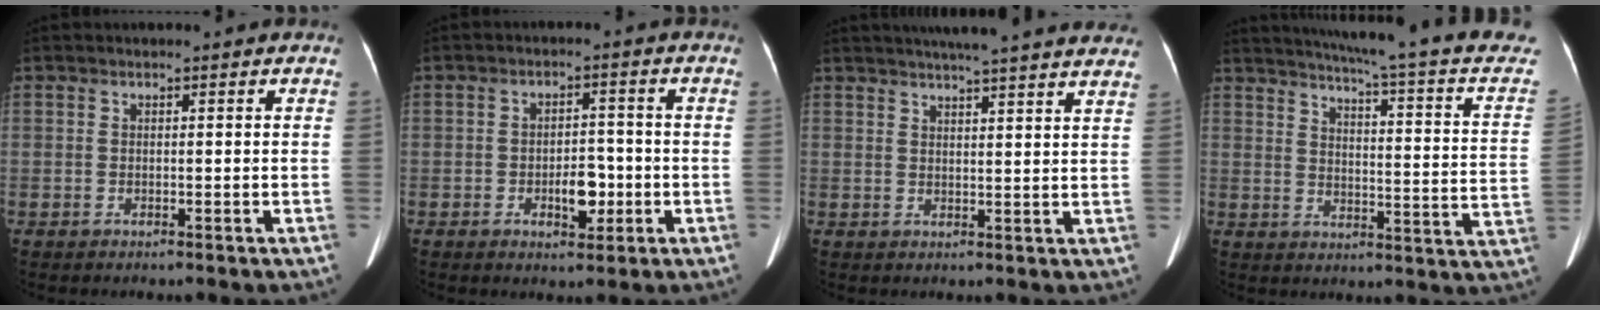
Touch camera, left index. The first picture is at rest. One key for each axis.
{"total": 4.7, "fx": -1.5, "fy": 2.4, "fz": 3.7, "tx": -0.058, "ty": 0.007, "tz": -0.020}
{"total": 21.0, "fx": 18.8, "fy": 0.8, "fz": 9.3, "tx": -0.136, "ty": 0.003, "tz": 0.226}
{"total": 21.9, "fx": 18.3, "fy": 0.5, "fz": 11.9, "tx": -0.169, "ty": -0.052, "tz": 0.207}